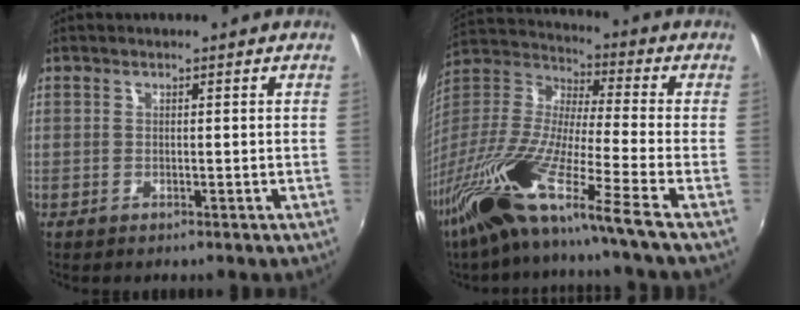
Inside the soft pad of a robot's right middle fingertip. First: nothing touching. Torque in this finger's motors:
{"motor_torque": [1.08, -1.06, 0.35, 0.21]}